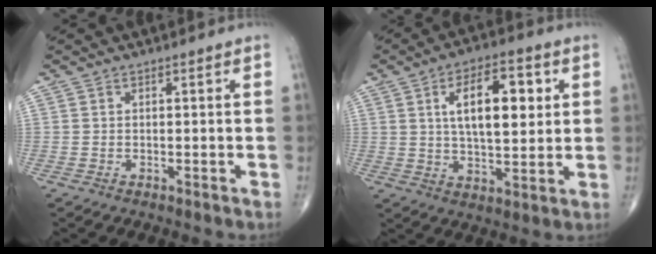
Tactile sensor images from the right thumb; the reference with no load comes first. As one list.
[{"total": 13.6, "force": [3.6, 6.1, 11.6], "torque": [-0.166, -0.005, 0.060]}]